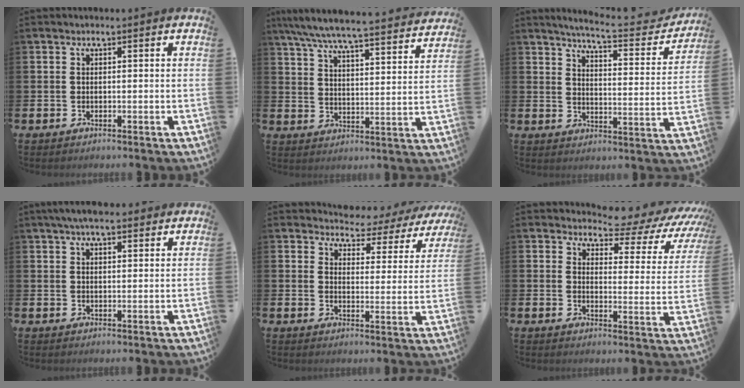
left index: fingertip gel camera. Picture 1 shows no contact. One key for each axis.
{"total": 7.2, "fx": 6.7, "fy": 0.3, "fz": 2.5, "tx": -0.075, "ty": -0.052, "tz": 0.115}
{"total": 5.7, "fx": 5.4, "fy": 0.1, "fz": 1.8, "tx": -0.040, "ty": -0.049, "tz": 0.083}
{"total": 4.7, "fx": 4.2, "fy": 1.1, "fz": 1.8, "tx": -0.039, "ty": -0.010, "tz": 0.076}
{"total": 3.2, "fx": 2.9, "fy": 1.3, "fz": 0.1, "tx": -0.014, "ty": -0.037, "tz": 0.040}
{"total": 4.9, "fx": 4.2, "fy": 2.0, "fz": 1.6, "tx": -0.031, "ty": -0.043, "tz": 0.061}